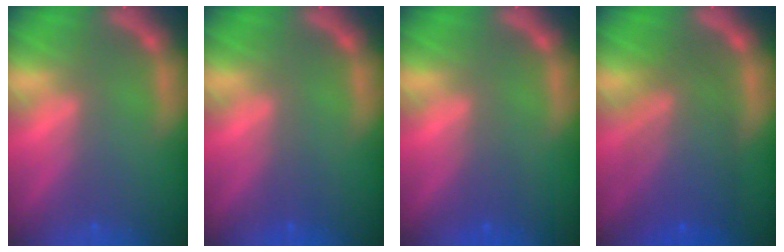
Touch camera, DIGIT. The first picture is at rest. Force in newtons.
{"total": 1.0}
{"total": 1.5}
{"total": 8.1}